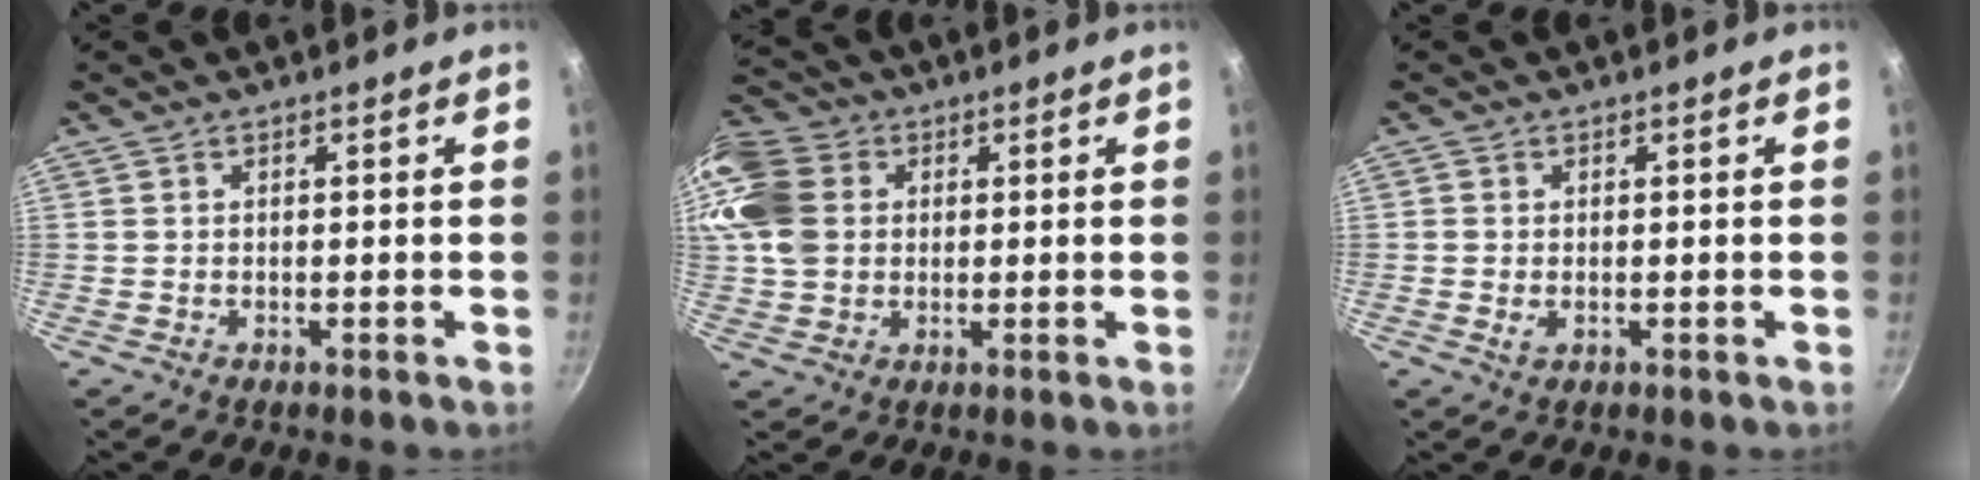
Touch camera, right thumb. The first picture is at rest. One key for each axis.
{"total": 16.8, "fx": 3.7, "fy": 13.5, "fz": 9.2, "tx": -0.199, "ty": 0.022, "tz": 0.060}
{"total": 1.7, "fx": -0.2, "fy": 1.2, "fz": 1.2, "tx": -0.023, "ty": -0.002, "tz": -0.004}